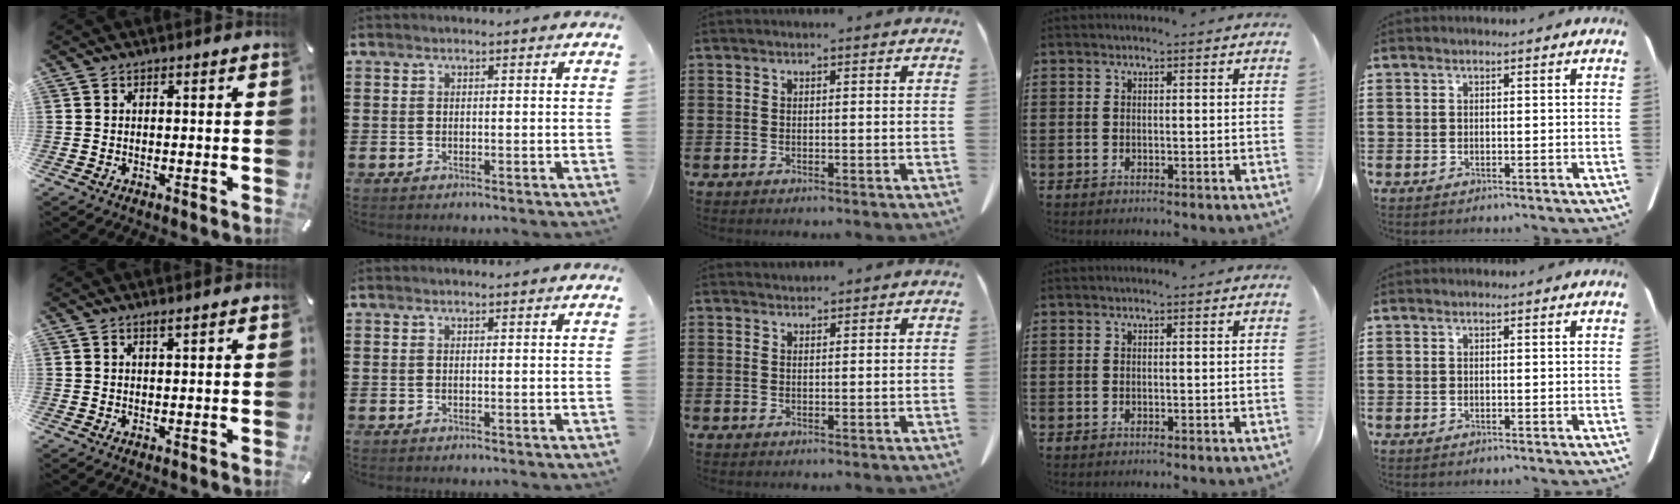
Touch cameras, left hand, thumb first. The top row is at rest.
{"thumb": {"total": 1.1, "force": [0.7, -0.1, 0.8], "torque": [-0.016, -0.001, 0.013]}, "middle": {"total": 1.0, "force": [0.9, 0.2, 0.1], "torque": [-0.004, 0.000, 0.019]}}